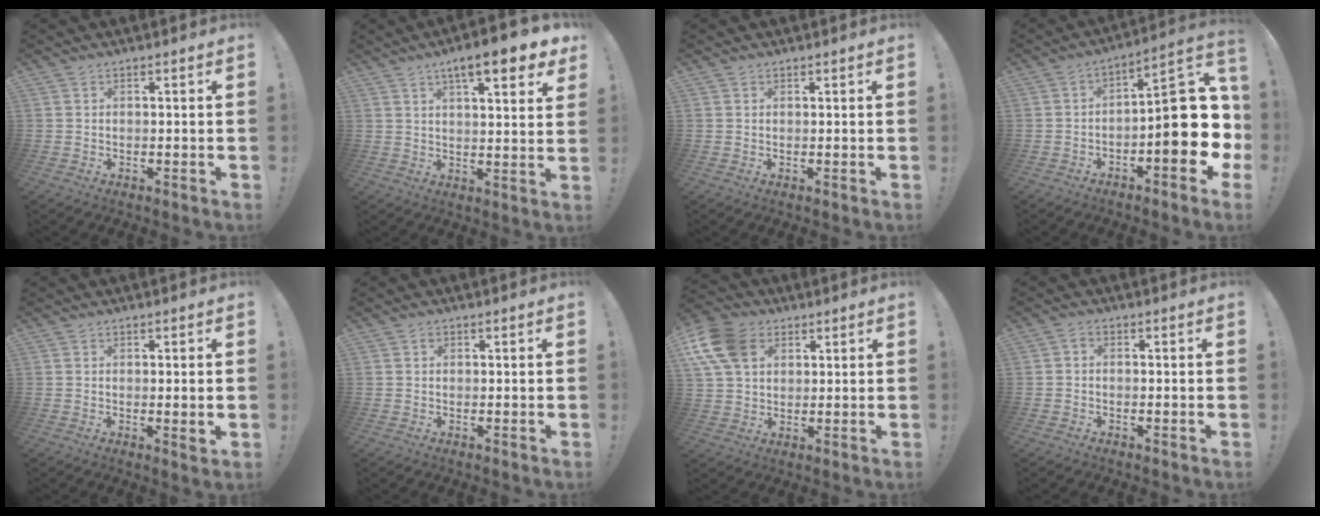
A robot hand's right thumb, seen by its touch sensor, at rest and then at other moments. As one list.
[{"total": 11.2, "force": [6.5, 2.3, 8.9], "torque": [-0.119, -0.038, 0.099]}, {"total": 0.5, "force": [0.4, 0.2, 0.1], "torque": [0.004, -0.002, 0.008]}, {"total": 18.3, "force": [-3.1, 6.9, 16.6], "torque": [-0.200, 0.018, -0.042]}, {"total": 2.1, "force": [0.5, -0.2, 2.1], "torque": [-0.022, -0.008, 0.005]}, {"total": 0.7, "force": [0.2, 0.7, 0.2], "torque": [0.000, 0.002, 0.002]}, {"total": 14.3, "force": [5.3, 10.5, 8.1], "torque": [-0.151, -0.018, 0.105]}, {"total": 1.1, "force": [-0.7, 0.6, 0.7], "torque": [-0.011, 0.004, -0.014]}]